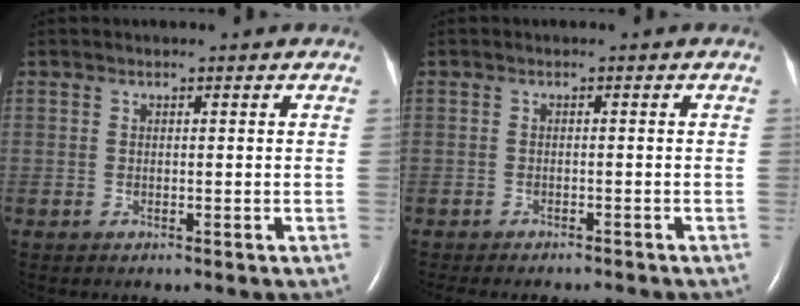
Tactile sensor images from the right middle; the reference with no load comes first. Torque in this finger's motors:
{"motor_torque": [0.04, -0.04, 0.01, 0.04]}